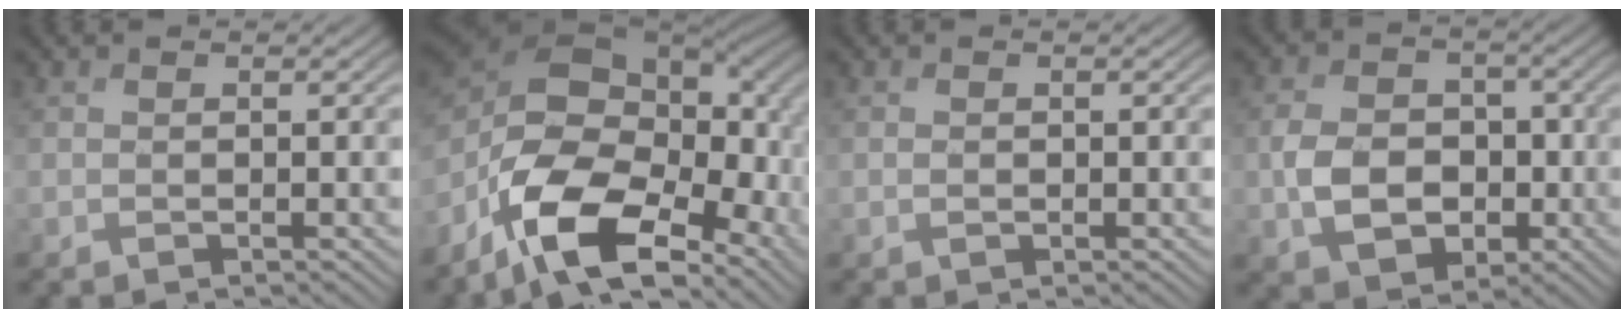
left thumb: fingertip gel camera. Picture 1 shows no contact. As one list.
[{"total": 18.4, "force": [-6.6, 9.8, 14.1], "torque": [-0.278, -0.017, -0.121]}, {"total": 0.6, "force": [-0.1, 0.3, 0.4], "torque": [-0.010, -0.001, 0.000]}, {"total": 7.5, "force": [-1.5, 5.8, 4.6], "torque": [-0.095, -0.009, -0.032]}]